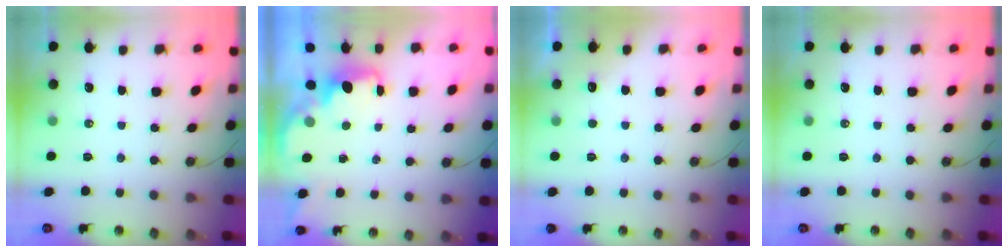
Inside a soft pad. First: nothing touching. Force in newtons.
{"total": 1.8, "press": 1.7, "slide": 0.7}
{"total": 2.6, "press": 2.4, "slide": 0.9}
{"total": 0.0}